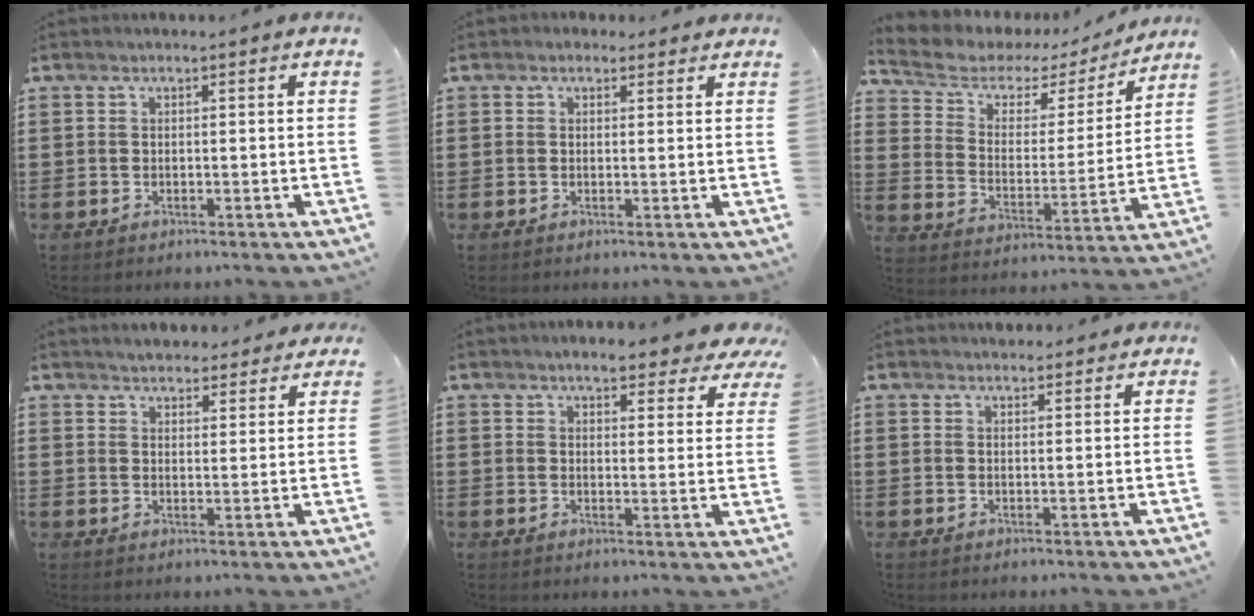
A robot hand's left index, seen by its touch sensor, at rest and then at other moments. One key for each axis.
{"total": 1.4, "fx": 1.0, "fy": 0.9, "fz": 0.1, "tx": 0.001, "ty": 0.004, "tz": 0.018}
{"total": 4.6, "fx": 3.3, "fy": 2.9, "fz": 1.1, "tx": -0.053, "ty": -0.020, "tz": 0.049}
{"total": 3.3, "fx": 3.3, "fy": 0.5, "fz": 0.1, "tx": -0.013, "ty": -0.009, "tz": 0.060}
{"total": 5.1, "fx": 4.5, "fy": 1.0, "fz": 2.1, "tx": -0.042, "ty": -0.017, "tz": 0.077}
{"total": 2.1, "fx": 2.0, "fy": 0.4, "fz": 0.0, "tx": -0.006, "ty": 0.002, "tz": 0.040}